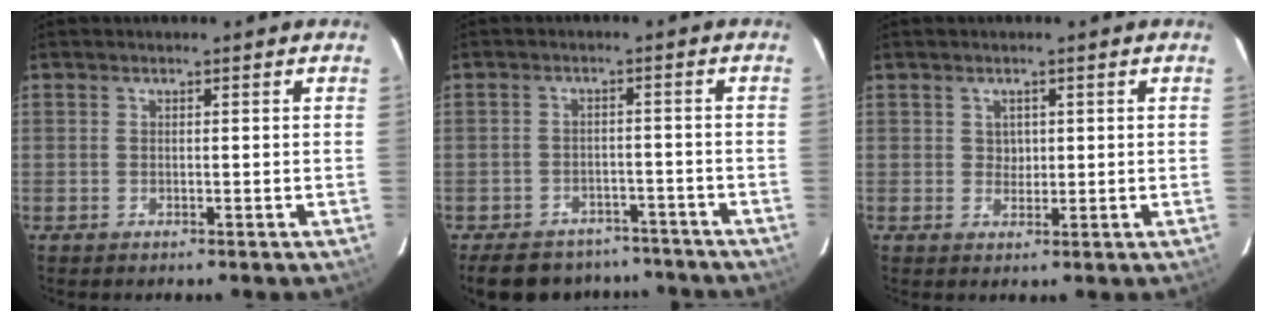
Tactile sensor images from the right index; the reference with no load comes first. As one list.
[{"total": 16.1, "force": [-13.1, 7.7, 5.4], "torque": [-0.129, 0.020, -0.166]}, {"total": 1.9, "force": [0.6, 1.8, 0.3], "torque": [-0.001, 0.005, 0.010]}]